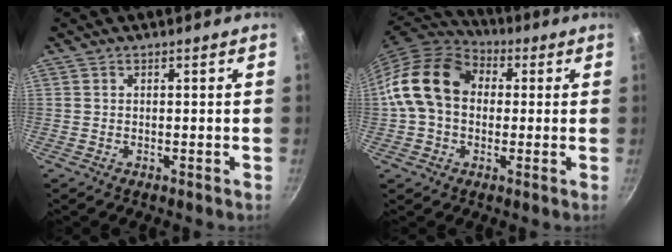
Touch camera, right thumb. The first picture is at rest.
{"total": 15.3, "force": [1.5, 11.6, 9.9], "torque": [-0.151, 0.029, 0.013]}